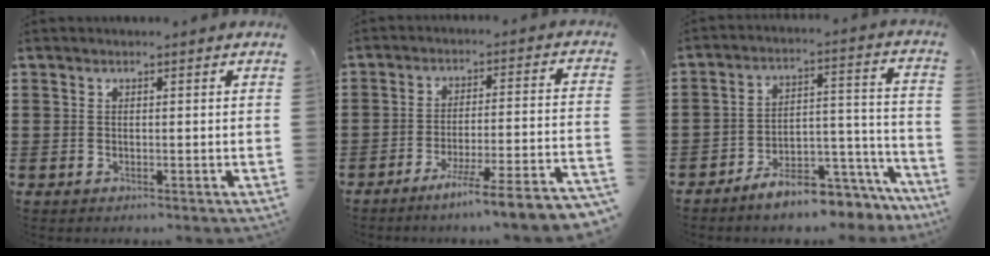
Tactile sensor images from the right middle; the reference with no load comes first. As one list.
[{"total": 6.6, "force": [-5.5, -1.5, 3.2], "torque": [-0.049, -0.025, -0.108]}, {"total": 7.2, "force": [-6.7, 1.0, 2.5], "torque": [-0.035, 0.011, -0.122]}]